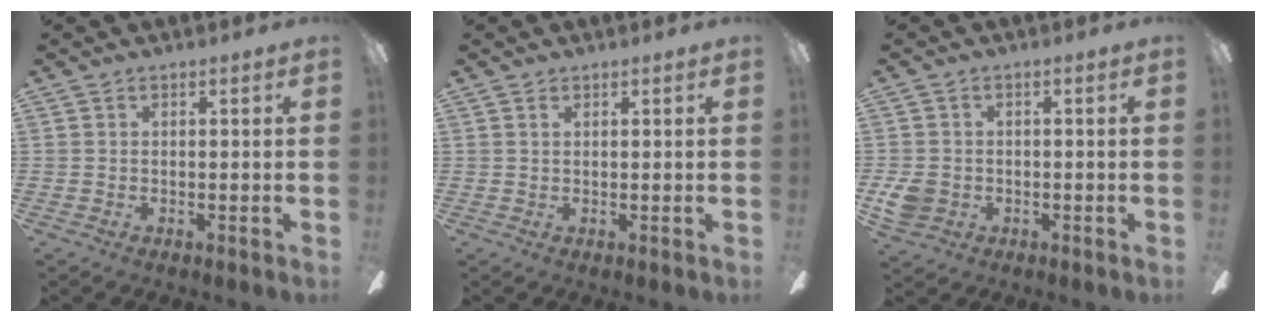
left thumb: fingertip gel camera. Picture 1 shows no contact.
{"total": 0.9, "force": [0.6, 0.5, 0.5], "torque": [-0.011, 0.002, 0.010]}
{"total": 5.2, "force": [-1.1, 4.4, 2.5], "torque": [-0.056, 0.006, -0.021]}